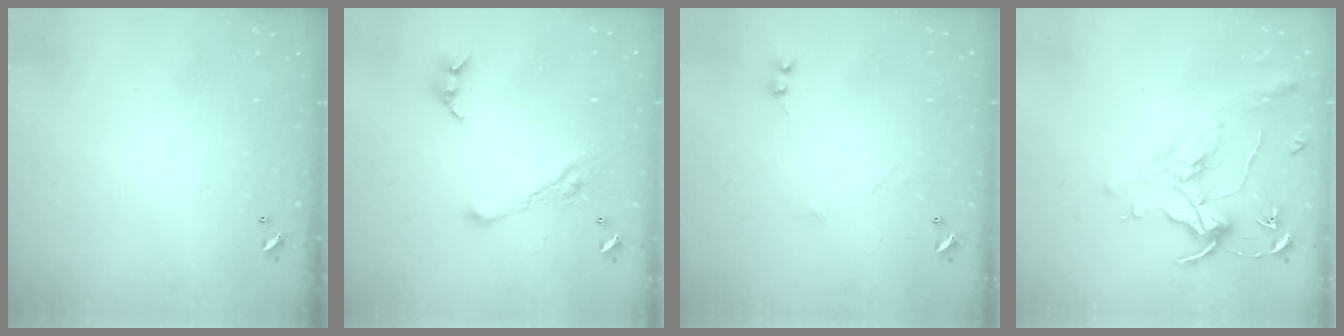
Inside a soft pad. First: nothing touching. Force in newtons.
{"total": 5.8, "press": 5.8, "slide": 0.9}
{"total": 0.0}
{"total": 1.6, "press": 1.4, "slide": 0.7}